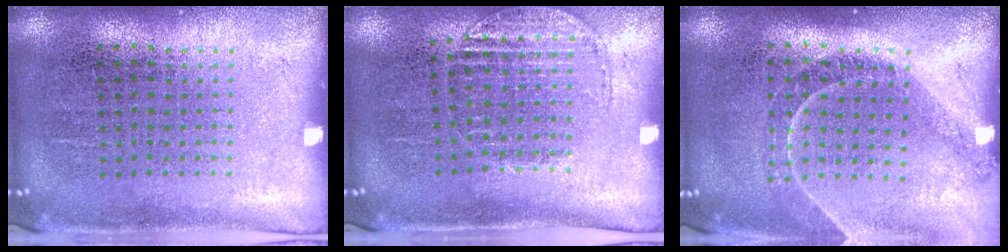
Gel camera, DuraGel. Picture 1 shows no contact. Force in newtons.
{"total": 1.2, "press": 1.1, "slide": 0.4}
{"total": 1.2, "press": 1.1, "slide": 0.4}